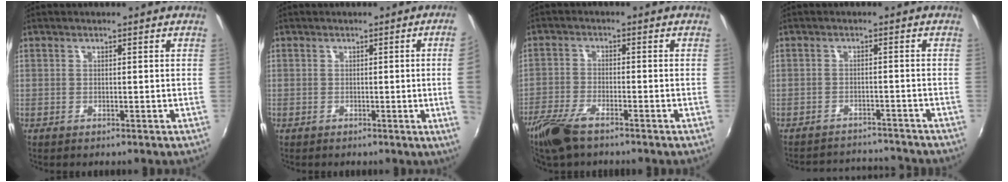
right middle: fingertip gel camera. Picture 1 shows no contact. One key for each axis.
{"total": 6.1, "fx": 0.3, "fy": -2.0, "fz": 5.8, "tx": -0.079, "ty": -0.008, "tz": 0.006}
{"total": 7.8, "fx": -5.8, "fy": 2.4, "fz": 4.8, "tx": -0.123, "ty": -0.017, "tz": -0.118}
{"total": 9.6, "fx": -9.1, "fy": 2.0, "fz": 2.0, "tx": -0.054, "ty": 0.014, "tz": -0.126}